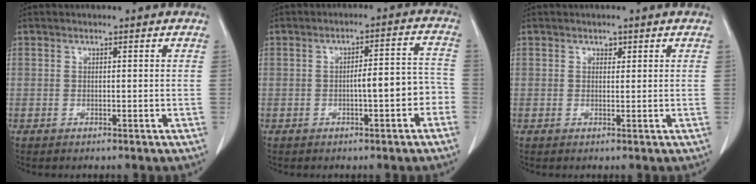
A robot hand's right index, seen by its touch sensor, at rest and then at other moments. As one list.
[{"total": 5.9, "force": [-2.0, 1.4, 5.4], "torque": [-0.073, 0.030, -0.023]}, {"total": 0.9, "force": [0.5, 0.6, 0.4], "torque": [-0.002, -0.002, 0.008]}]